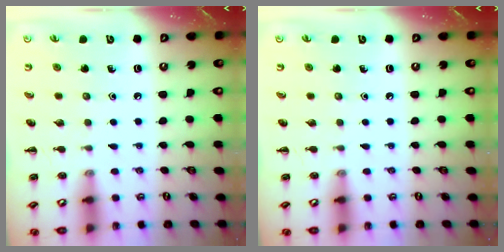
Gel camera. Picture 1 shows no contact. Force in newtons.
{"total": 0.0}